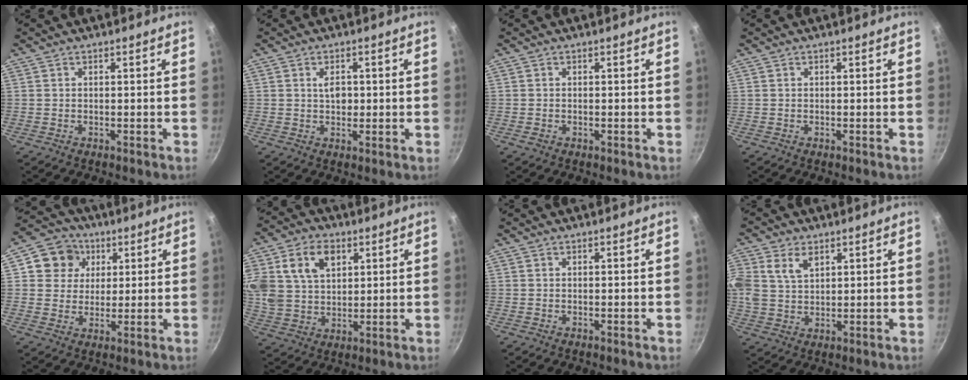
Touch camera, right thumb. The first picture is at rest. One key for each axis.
{"total": 3.3, "fx": 0.4, "fy": 2.1, "fz": 2.5, "tx": -0.028, "ty": -0.003, "tz": 0.004}
{"total": 0.8, "fx": -0.2, "fy": 0.5, "fz": 0.5, "tx": -0.007, "ty": 0.001, "tz": -0.005}
{"total": 0.0}
{"total": 9.0, "fx": 3.1, "fy": 8.0, "fz": 2.8, "tx": -0.012, "ty": 0.005, "tz": 0.042}
{"total": 17.7, "fx": 6.2, "fy": 12.7, "fz": 10.7, "tx": -0.216, "ty": 0.011, "tz": 0.116}
{"total": 0.0}
{"total": 9.5, "fx": 3.7, "fy": 6.5, "fz": 5.8, "tx": -0.119, "ty": 0.003, "tz": 0.070}